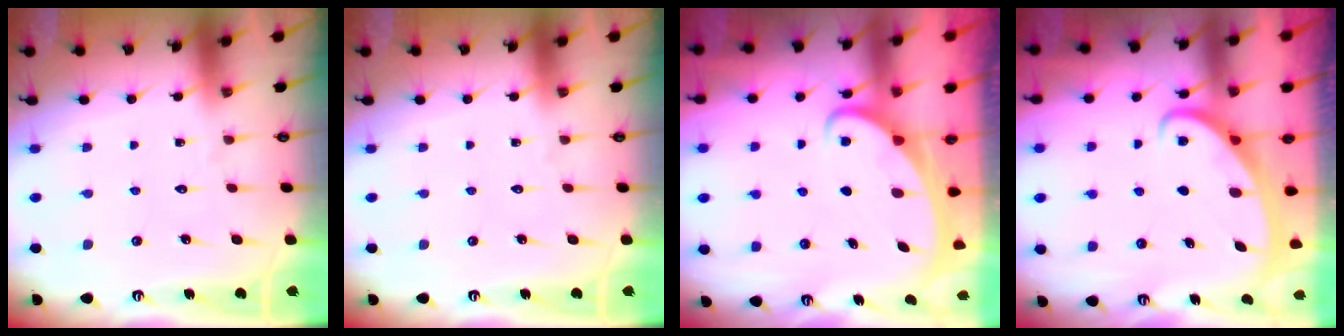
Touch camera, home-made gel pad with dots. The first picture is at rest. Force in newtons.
{"total": 0.0}
{"total": 2.3, "press": 2.3, "slide": 0.3}
{"total": 2.6, "press": 2.5, "slide": 0.3}